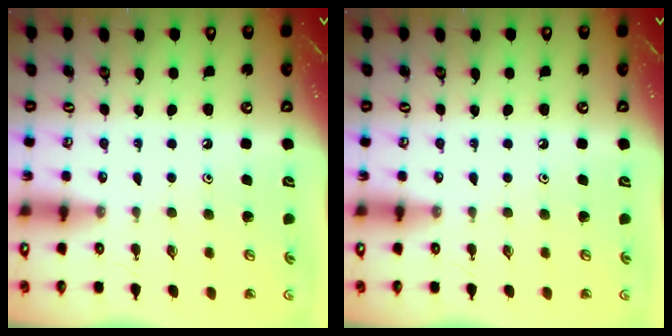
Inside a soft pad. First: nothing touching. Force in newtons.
{"total": 0.0}